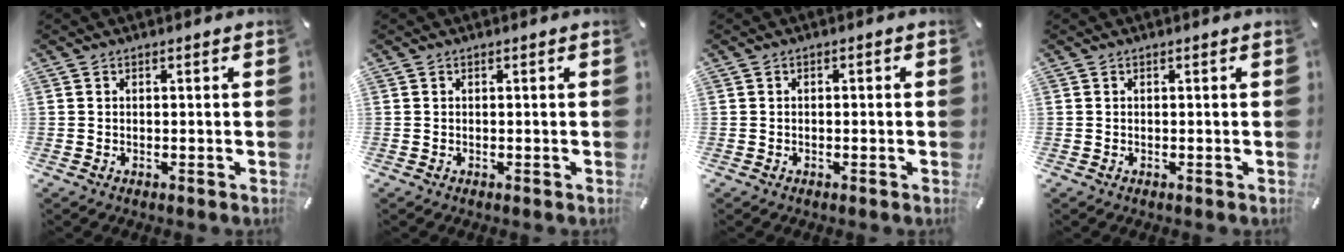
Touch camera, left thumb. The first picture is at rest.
{"total": 0.0}
{"total": 0.7, "force": [-0.4, 0.4, 0.4], "torque": [-0.011, 0.000, -0.009]}
{"total": 0.0}